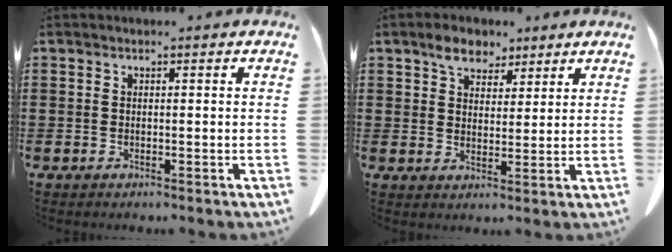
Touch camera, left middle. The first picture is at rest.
{"total": 5.4, "force": [4.1, 2.9, 2.0], "torque": [-0.045, 0.002, 0.077]}